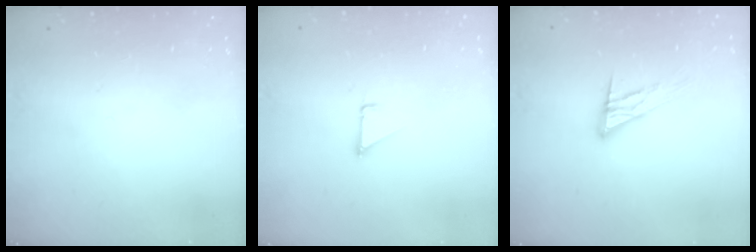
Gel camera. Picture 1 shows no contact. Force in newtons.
{"total": 1.3, "press": 1.3, "slide": 0.1}
{"total": 12.0, "press": 12.0, "slide": 1.0}